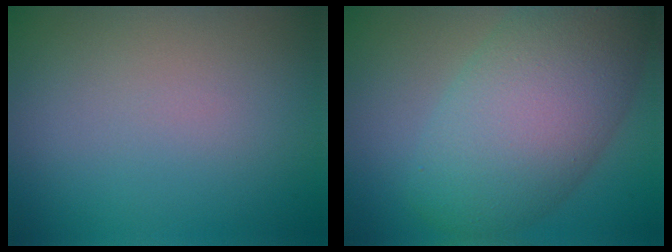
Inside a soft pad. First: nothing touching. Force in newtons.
{"total": 10.2, "press": 10.2, "slide": 0.3}